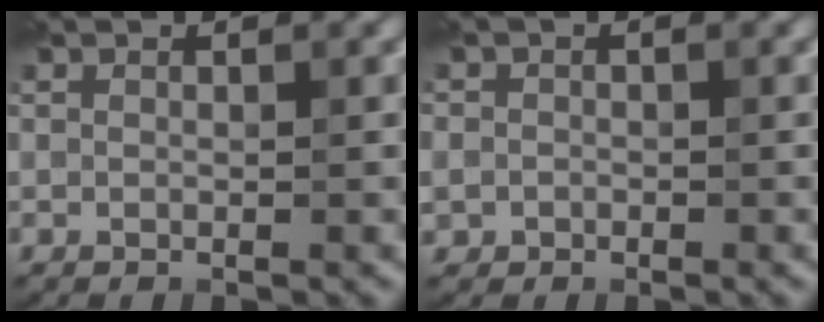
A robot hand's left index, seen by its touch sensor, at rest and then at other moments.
{"total": 2.8, "force": [-0.6, 2.6, 0.6], "torque": [0.001, 0.008, -0.028]}